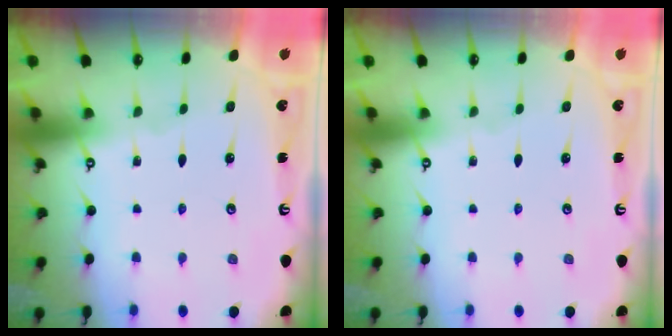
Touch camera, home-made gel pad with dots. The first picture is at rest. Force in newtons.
{"total": 0.0}